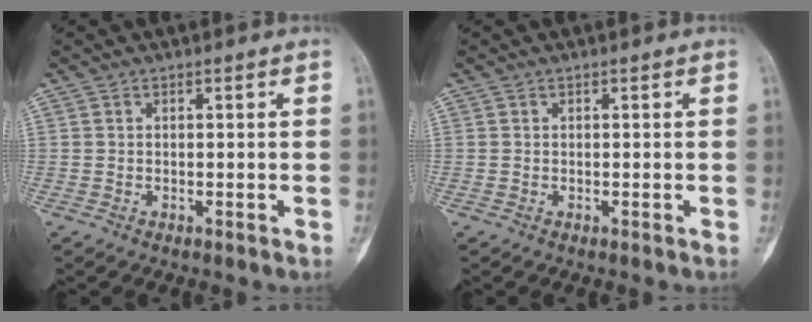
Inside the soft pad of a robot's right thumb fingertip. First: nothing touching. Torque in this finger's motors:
{"motor_torque": [-0.25, -0.01, -0.08, 0.06, -0.06]}